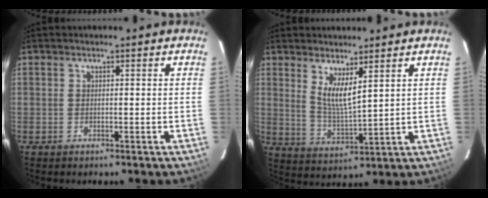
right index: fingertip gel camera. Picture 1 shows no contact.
{"total": 6.3, "force": [3.6, 1.2, 5.1], "torque": [-0.096, -0.015, 0.072]}